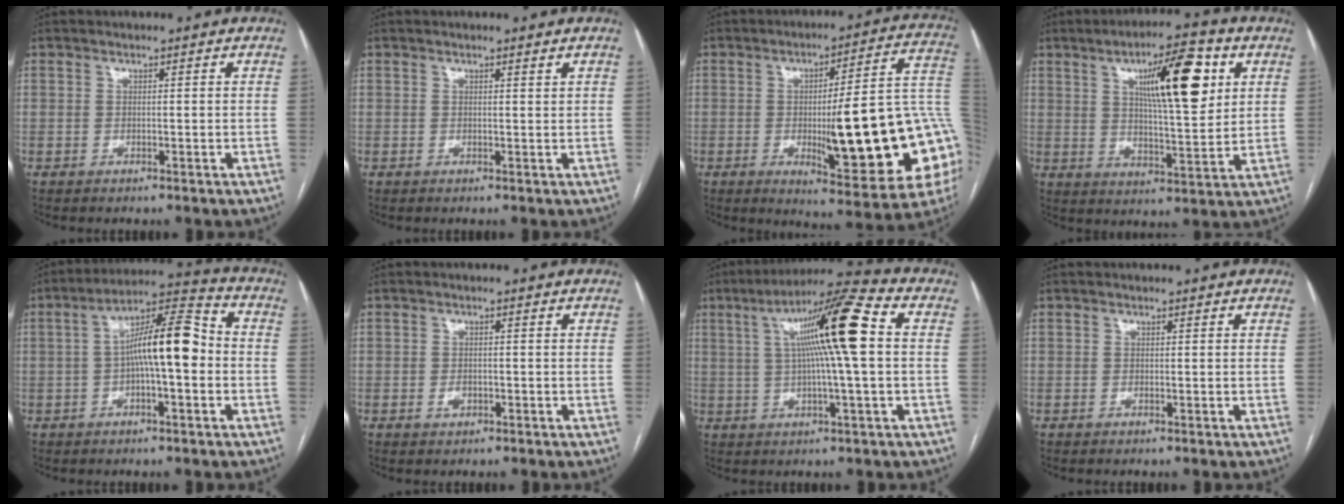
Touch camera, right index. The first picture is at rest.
{"total": 0.7, "force": [0.6, 0.0, 0.3], "torque": [-0.010, -0.001, 0.009]}
{"total": 23.6, "force": [-3.7, 3.7, 23.0], "torque": [-0.234, 0.013, -0.038]}
{"total": 14.0, "force": [5.1, 2.7, 12.7], "torque": [-0.201, 0.007, 0.082]}
{"total": 11.7, "force": [-0.6, 2.4, 11.4], "torque": [-0.195, 0.034, -0.013]}
{"total": 1.5, "force": [-0.6, 1.0, 0.9], "torque": [-0.015, 0.003, -0.007]}
{"total": 14.5, "force": [2.4, 0.2, 14.3], "torque": [-0.241, 0.026, 0.036]}
{"total": 0.0}